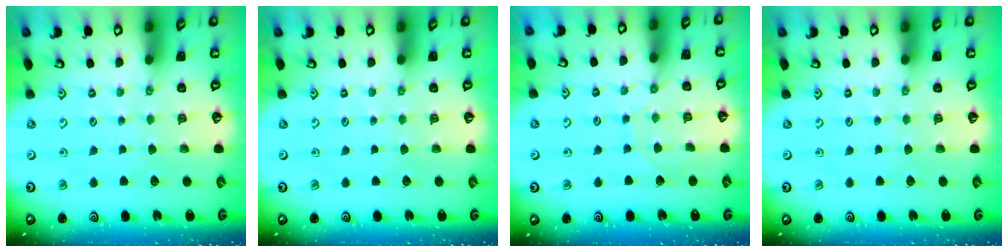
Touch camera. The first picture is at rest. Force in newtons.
{"total": 0.0}
{"total": 6.1, "press": 6.1, "slide": 0.6}
{"total": 0.0}